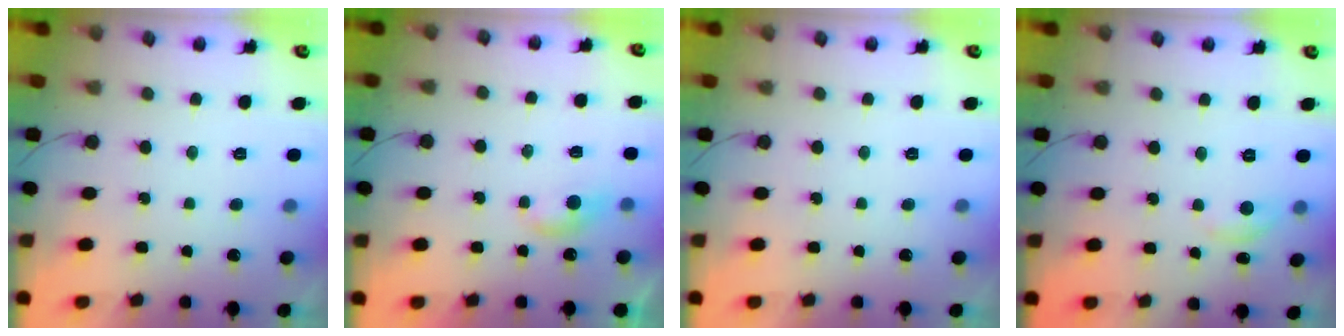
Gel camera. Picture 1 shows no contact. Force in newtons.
{"total": 5.4, "press": 5.4, "slide": 0.6}
{"total": 0.0}
{"total": 3.3, "press": 3.3, "slide": 0.5}